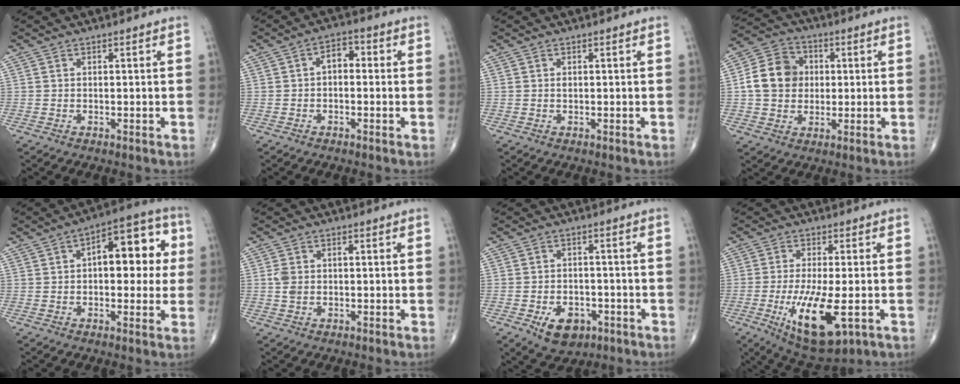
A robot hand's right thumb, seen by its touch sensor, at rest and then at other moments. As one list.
[{"total": 4.3, "force": [0.1, 2.7, 3.4], "torque": [-0.039, 0.018, -0.009]}, {"total": 0.6, "force": [0.1, 0.3, 0.4], "torque": [-0.008, 0.002, 0.003]}, {"total": 10.9, "force": [0.7, 9.1, 5.9], "torque": [-0.084, 0.014, 0.003]}, {"total": 14.4, "force": [2.2, 7.3, 12.2], "torque": [-0.126, 0.026, 0.025]}, {"total": 3.0, "force": [0.1, 2.2, 2.0], "torque": [-0.040, 0.012, 0.005]}, {"total": 7.5, "force": [-3.5, 4.9, 4.3], "torque": [-0.049, 0.016, -0.047]}, {"total": 13.3, "force": [-3.9, 4.4, 11.9], "torque": [-0.214, -0.019, -0.053]}]